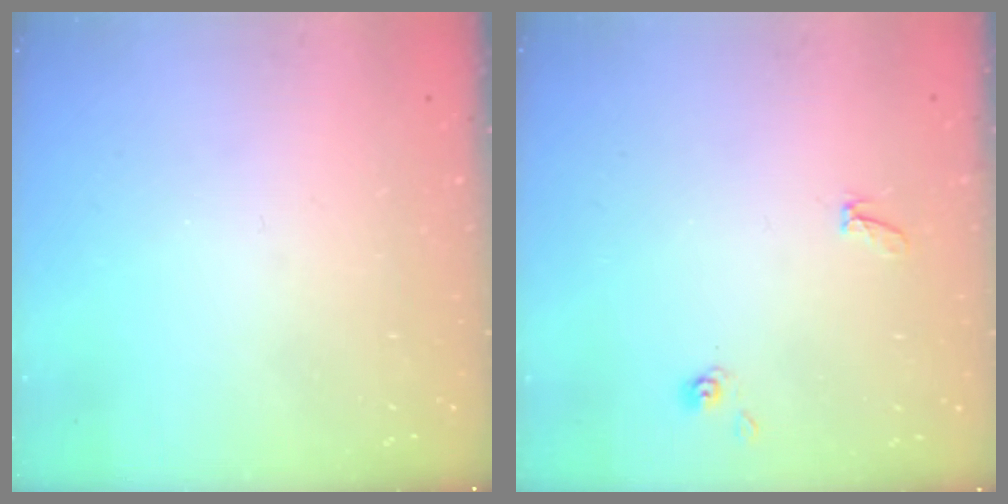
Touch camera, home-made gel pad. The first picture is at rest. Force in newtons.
{"total": 4.2, "press": 4.1, "slide": 0.5}